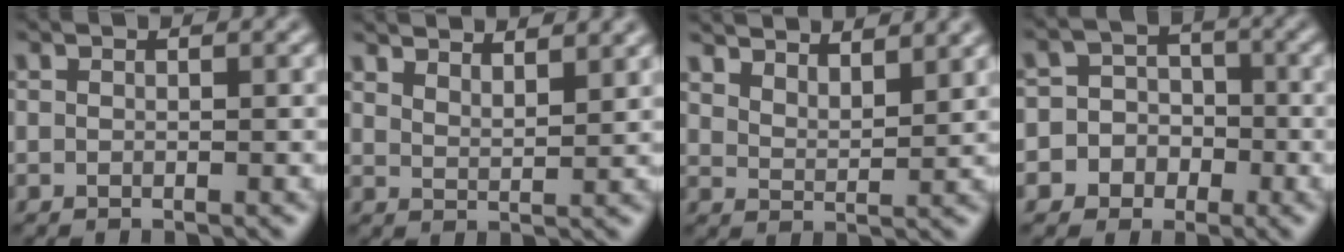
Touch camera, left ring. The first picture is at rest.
{"total": 5.1, "force": [4.5, 1.2, 2.1], "torque": [-0.017, 0.014, 0.049]}
{"total": 6.3, "force": [5.6, 1.6, 2.4], "torque": [-0.033, 0.014, 0.069]}
{"total": 6.2, "force": [-2.4, 5.7, 0.6], "torque": [0.002, 0.010, -0.063]}